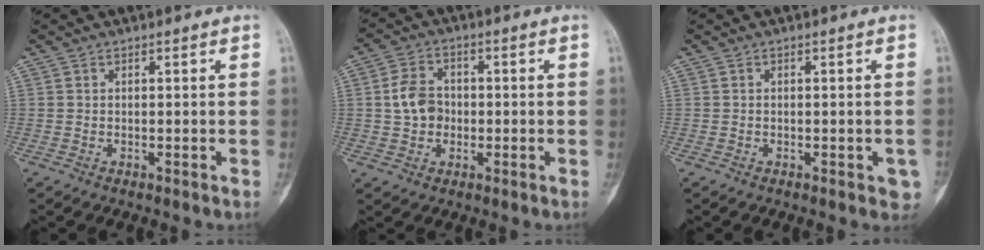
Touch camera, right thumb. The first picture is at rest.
{"total": 6.7, "force": [-0.1, 5.3, 4.0], "torque": [-0.055, 0.013, -0.006]}
{"total": 2.7, "force": [-1.0, 1.3, 2.2], "torque": [-0.010, 0.005, -0.007]}